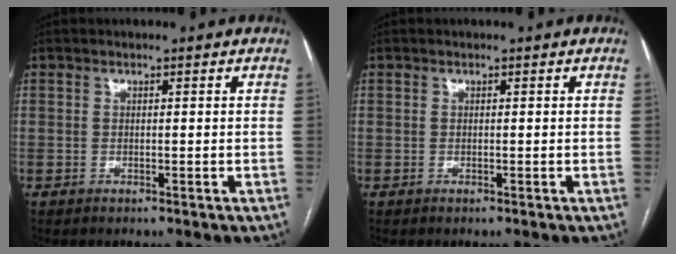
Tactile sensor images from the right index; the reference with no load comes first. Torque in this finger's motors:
{"motor_torque": [0.00, 0.00, 0.00, 0.00]}